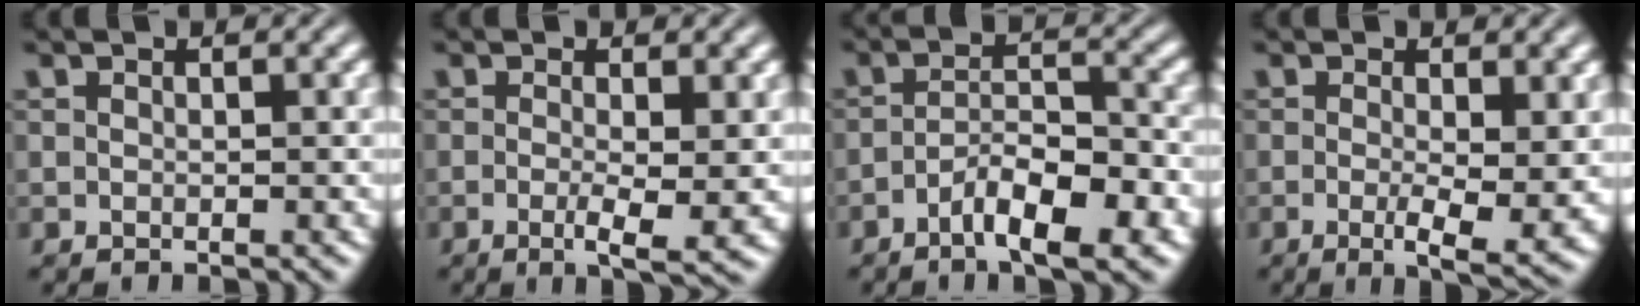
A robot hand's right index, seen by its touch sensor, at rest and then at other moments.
{"total": 3.4, "force": [-1.0, 0.4, 3.2], "torque": [-0.054, -0.018, -0.012]}
{"total": 5.0, "force": [-3.1, 1.2, 3.7], "torque": [-0.043, -0.004, -0.053]}
{"total": 4.8, "force": [-1.7, 1.1, 4.4], "torque": [-0.070, -0.029, -0.019]}